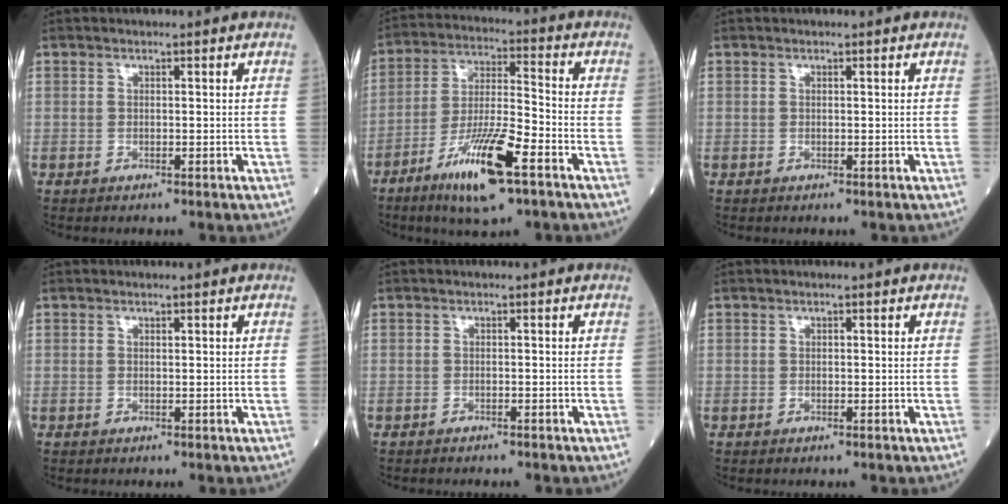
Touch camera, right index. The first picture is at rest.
{"total": 13.3, "force": [-7.3, 1.8, 11.0], "torque": [-0.208, -0.019, -0.131]}
{"total": 0.0}
{"total": 0.0}
{"total": 1.2, "force": [-1.1, 0.3, 0.4], "torque": [-0.014, -0.001, -0.012]}
{"total": 0.0}